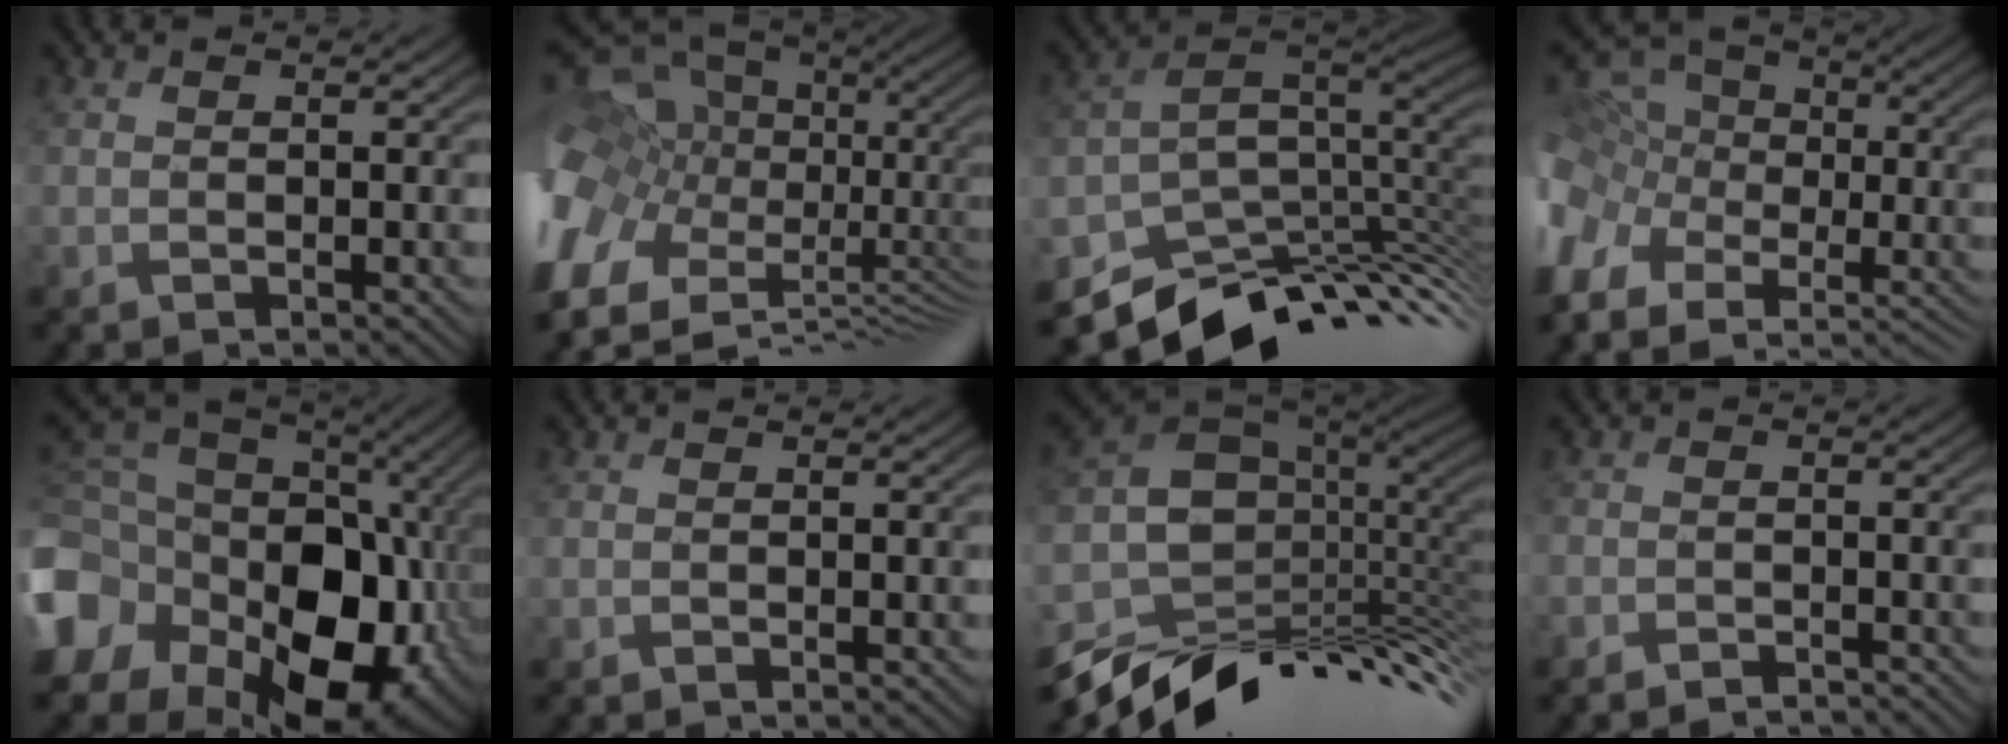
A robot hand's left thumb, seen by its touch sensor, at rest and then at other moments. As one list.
[{"total": 18.8, "force": [-3.3, 11.1, 14.8], "torque": [-0.304, 0.002, -0.020]}, {"total": 10.9, "force": [-3.4, 6.8, 7.8], "torque": [-0.169, -0.026, -0.045]}, {"total": 15.2, "force": [-8.5, 10.2, 7.5], "torque": [-0.228, -0.022, -0.090]}, {"total": 21.3, "force": [-4.4, 16.8, 12.4], "torque": [-0.277, -0.061, -0.050]}, {"total": 0.0}, {"total": 15.1, "force": [-4.2, 9.0, 11.4], "torque": [-0.246, -0.022, -0.064]}, {"total": 2.4, "force": [-2.3, 0.6, 0.5], "torque": [-0.003, -0.004, -0.044]}]